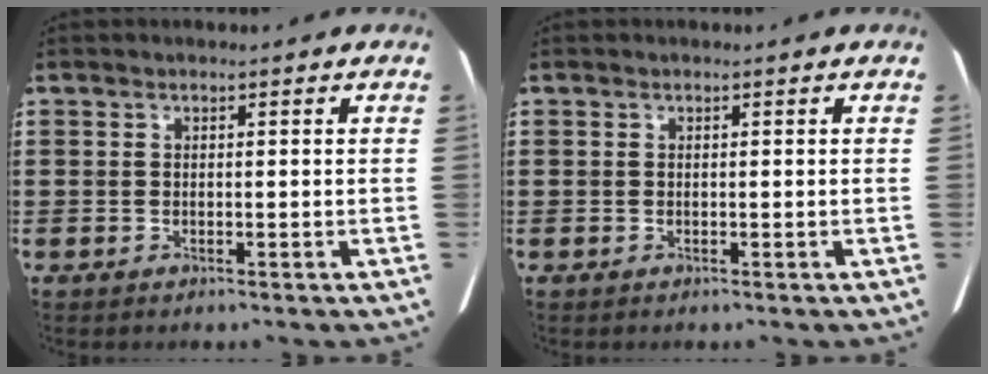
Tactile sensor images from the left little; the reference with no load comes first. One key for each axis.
{"total": 0.0}